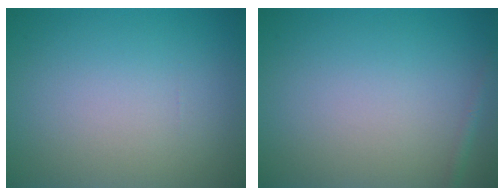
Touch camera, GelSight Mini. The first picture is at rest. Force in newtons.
{"total": 0.7, "press": 0.7, "slide": 0.0}